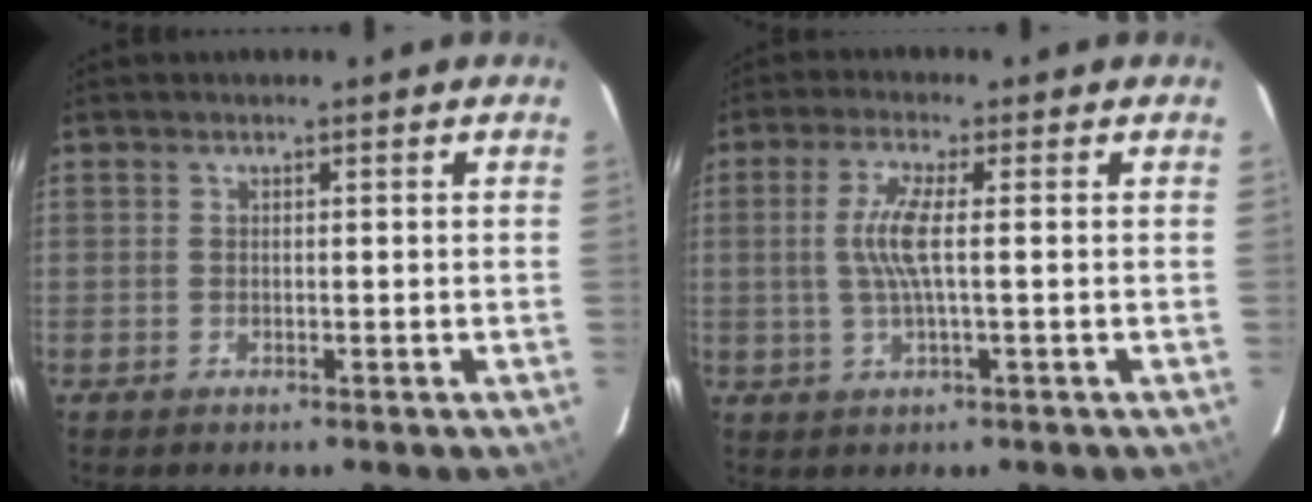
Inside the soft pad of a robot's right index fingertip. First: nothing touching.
{"total": 5.9, "force": [0.1, 0.3, 5.9], "torque": [-0.123, 0.000, 0.005]}